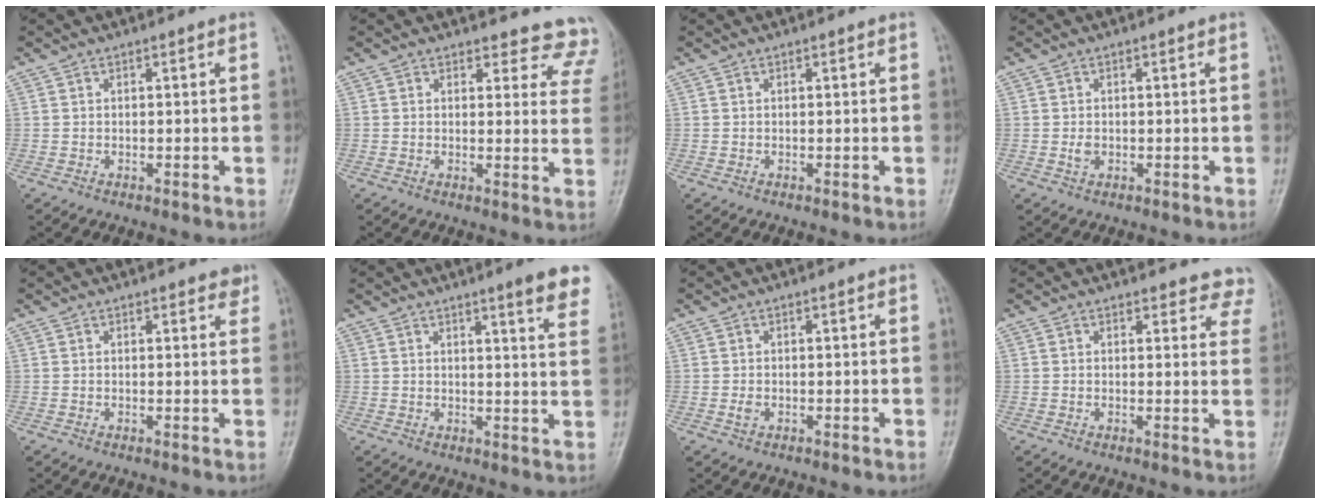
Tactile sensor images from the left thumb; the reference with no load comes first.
{"total": 11.5, "force": [10.8, 3.9, 0.2], "torque": [0.060, -0.086, 0.080]}
{"total": 0.0}
{"total": 1.5, "force": [0.2, 1.0, 1.1], "torque": [-0.015, -0.001, 0.005]}
{"total": 2.5, "force": [2.0, 1.0, 1.1], "torque": [0.004, -0.006, 0.019]}
{"total": 9.4, "force": [6.6, 1.0, 6.7], "torque": [-0.064, -0.030, 0.070]}
{"total": 1.2, "force": [0.1, 0.8, 0.9], "torque": [-0.014, 0.001, 0.004]}
{"total": 7.7, "force": [7.2, 2.8, 0.3], "torque": [0.053, -0.033, 0.047]}